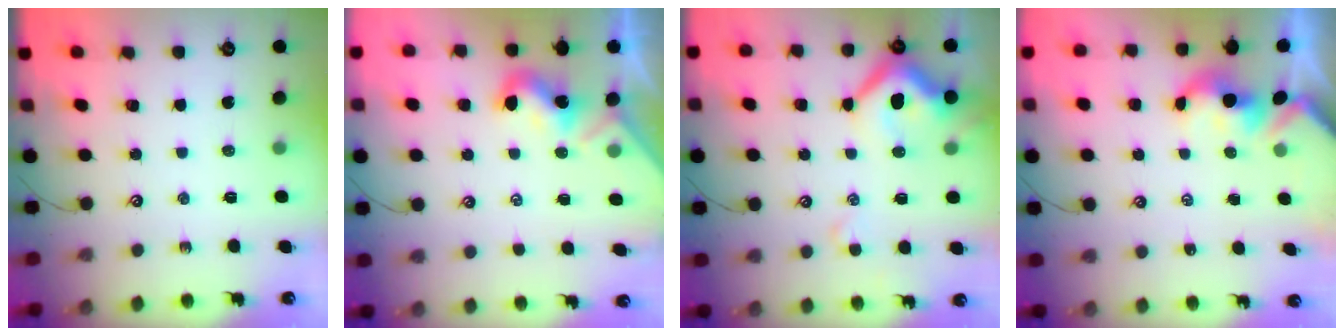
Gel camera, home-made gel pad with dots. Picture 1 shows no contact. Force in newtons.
{"total": 1.9, "press": 1.9, "slide": 0.4}
{"total": 10.5, "press": 10.3, "slide": 1.7}
{"total": 1.5, "press": 1.5, "slide": 0.2}